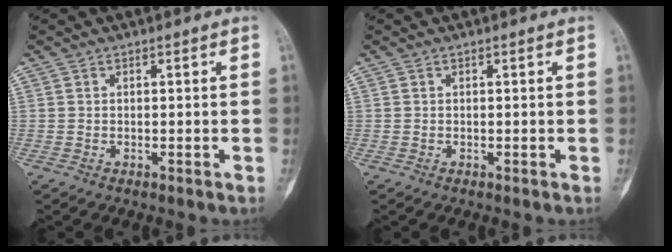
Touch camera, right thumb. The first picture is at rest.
{"total": 0.0}